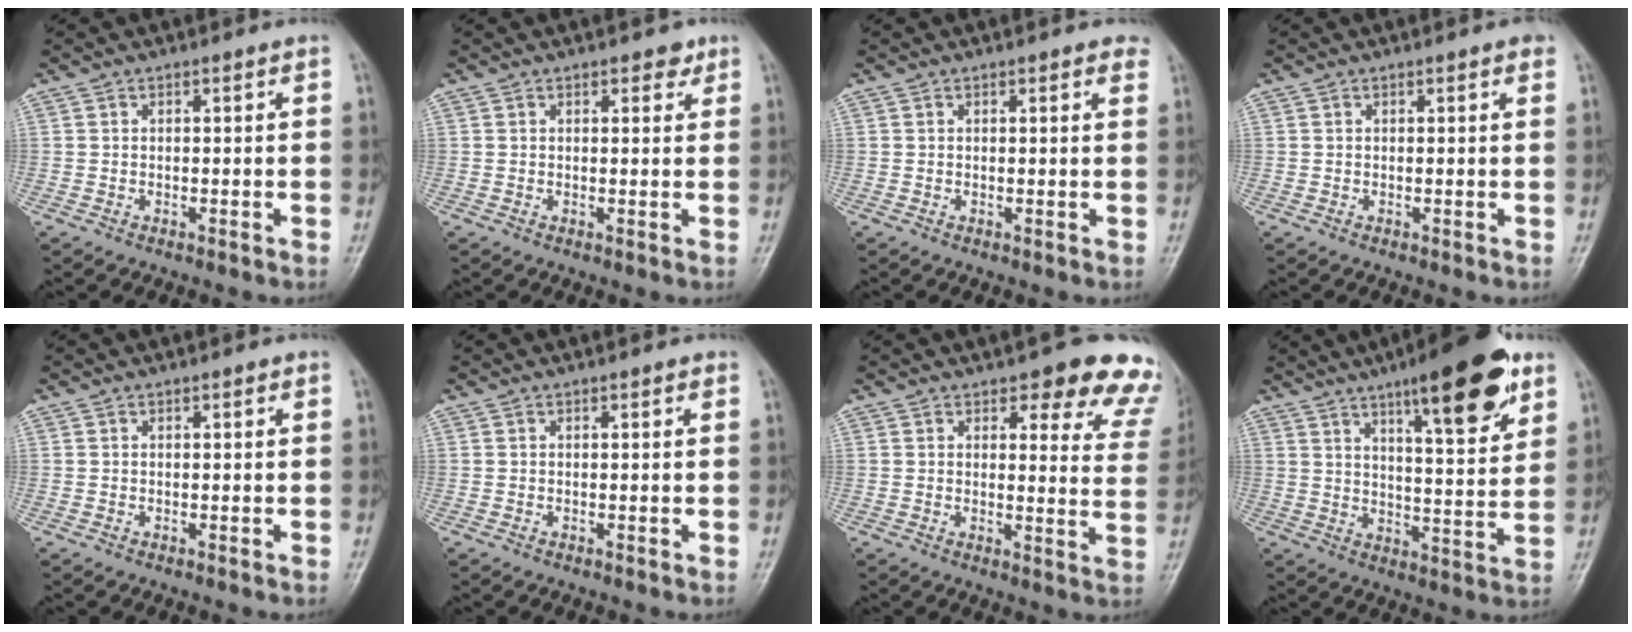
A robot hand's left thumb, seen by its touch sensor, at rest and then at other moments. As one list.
[{"total": 2.1, "force": [1.3, 1.2, 1.1], "torque": [0.000, -0.005, 0.014]}, {"total": 2.2, "force": [1.5, 0.8, 1.4], "torque": [-0.004, 0.000, 0.013]}, {"total": 1.2, "force": [0.7, 0.2, 1.0], "torque": [-0.014, 0.000, 0.005]}, {"total": 0.5, "force": [0.3, 0.2, 0.4], "torque": [-0.006, -0.001, 0.003]}, {"total": 0.7, "force": [0.4, 0.2, 0.5], "torque": [-0.007, 0.000, 0.003]}, {"total": 14.7, "force": [11.2, 5.4, 7.8], "torque": [-0.029, -0.055, 0.103]}, {"total": 17.5, "force": [10.3, 4.5, 13.5], "torque": [-0.167, -0.047, 0.152]}]